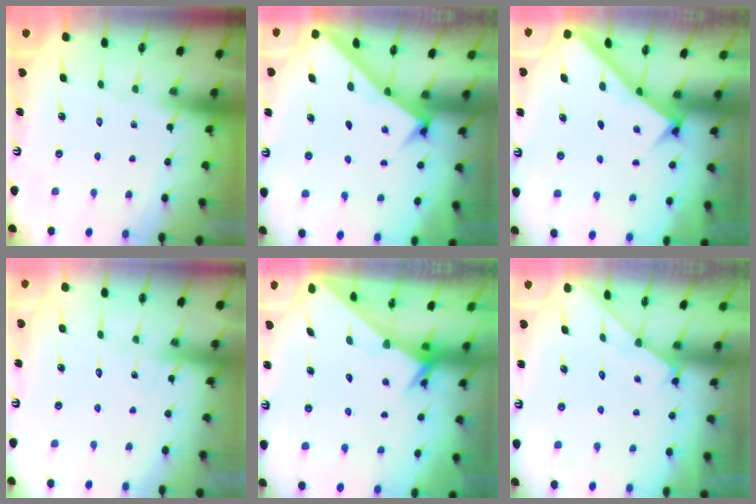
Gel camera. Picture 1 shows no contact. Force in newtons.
{"total": 2.9, "press": 2.9, "slide": 0.4}
{"total": 2.8, "press": 2.8, "slide": 0.4}
{"total": 7.8, "press": 7.8, "slide": 0.6}
{"total": 2.0, "press": 2.0, "slide": 0.1}
{"total": 2.3, "press": 2.3, "slide": 0.4}